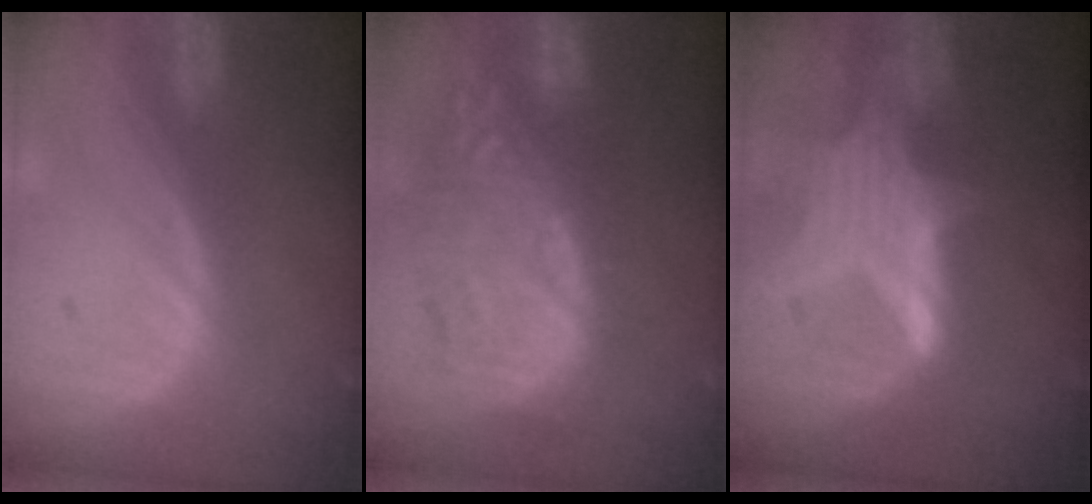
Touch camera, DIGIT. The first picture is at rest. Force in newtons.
{"total": 11.2, "press": 10.8, "slide": 3.1}
{"total": 6.8, "press": 6.6, "slide": 1.6}